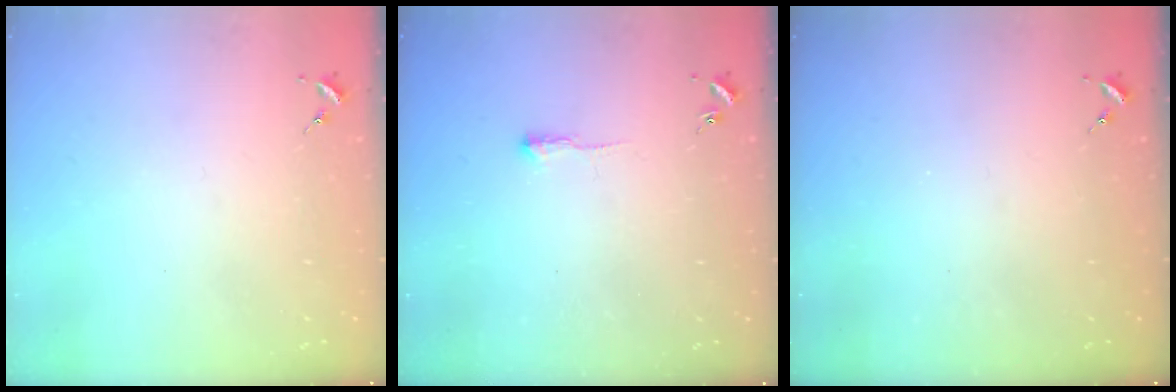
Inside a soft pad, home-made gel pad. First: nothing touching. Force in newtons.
{"total": 2.5, "press": 2.5, "slide": 0.4}
{"total": 0.0}